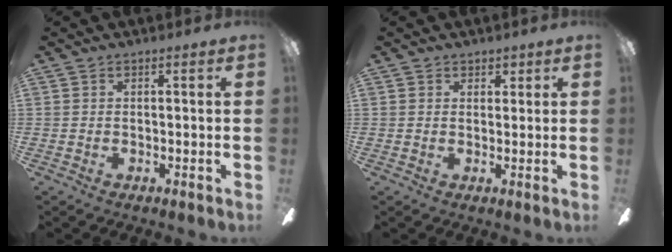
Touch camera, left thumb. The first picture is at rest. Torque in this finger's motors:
{"motor_torque": [0.15, -0.05, -0.07, -0.10, -0.01]}